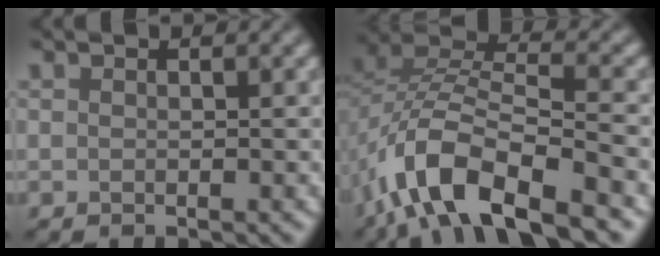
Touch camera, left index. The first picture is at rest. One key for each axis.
{"total": 10.6, "fx": -7.0, "fy": 4.0, "fz": 6.9, "tx": -0.141, "ty": -0.002, "tz": -0.122}